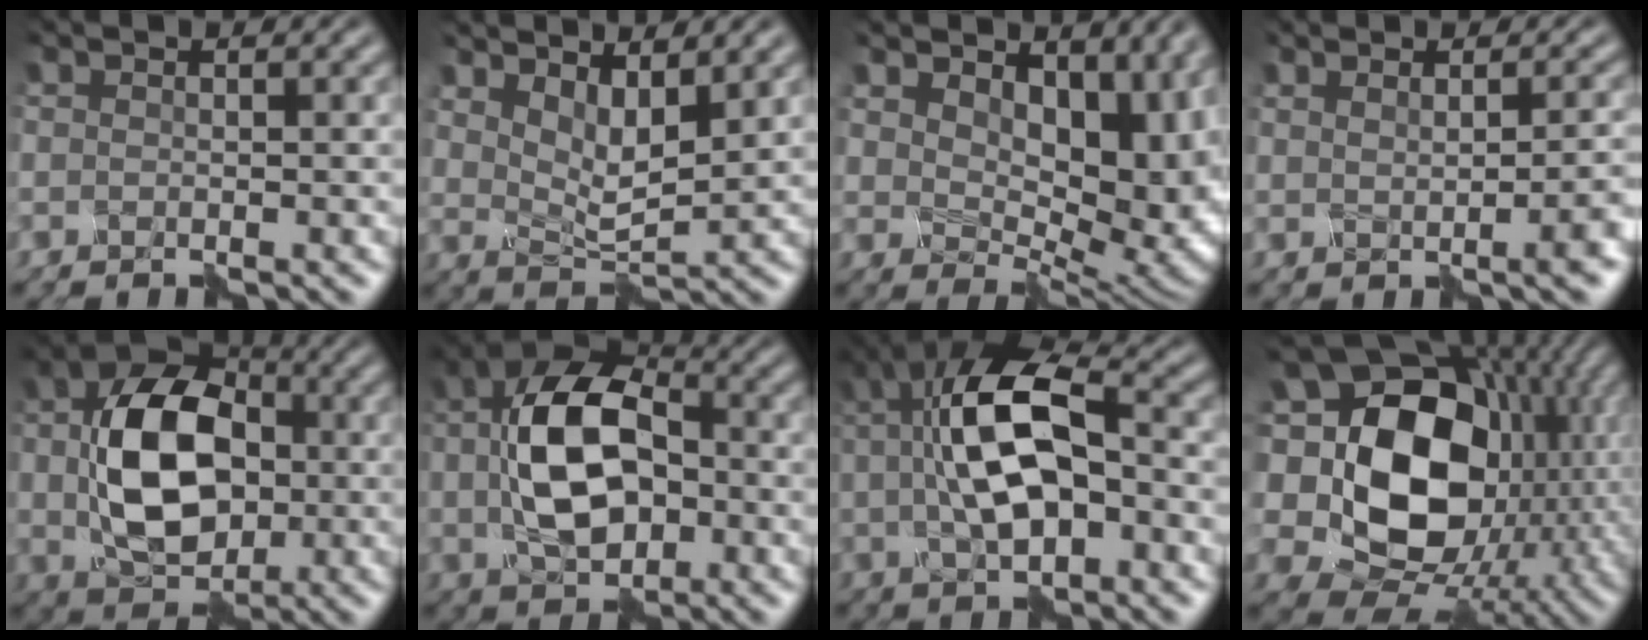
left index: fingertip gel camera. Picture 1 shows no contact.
{"total": 3.3, "force": [2.4, 1.3, 2.0], "torque": [-0.038, -0.008, 0.052]}
{"total": 8.4, "force": [3.0, 5.4, 5.6], "torque": [-0.079, -0.010, 0.057]}
{"total": 1.8, "force": [0.2, 0.7, 1.7], "torque": [-0.013, 0.008, 0.013]}
{"total": 10.5, "force": [0.2, 7.3, 7.5], "torque": [-0.149, 0.006, 0.011]}
{"total": 9.6, "force": [0.1, 6.0, 7.5], "torque": [-0.154, 0.013, 0.005]}
{"total": 8.6, "force": [0.7, 4.1, 7.6], "torque": [-0.139, 0.023, 0.012]}
{"total": 18.9, "force": [1.9, 14.4, 12.0], "torque": [-0.237, 0.016, 0.052]}